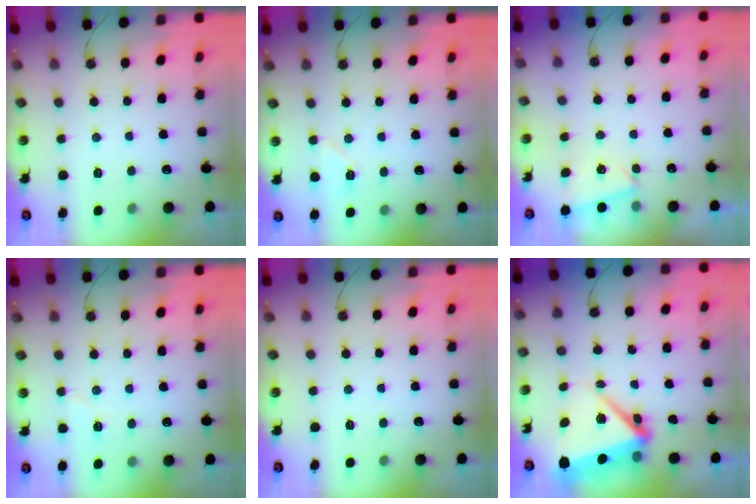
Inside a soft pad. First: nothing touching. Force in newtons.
{"total": 6.8, "press": 6.3, "slide": 2.7}
{"total": 2.1, "press": 1.7, "slide": 1.3}
{"total": 4.8, "press": 4.1, "slide": 2.5}
{"total": 0.0}
{"total": 9.6, "press": 9.4, "slide": 1.7}